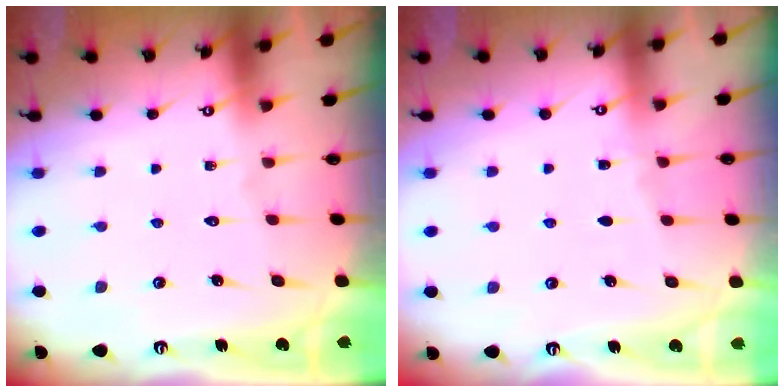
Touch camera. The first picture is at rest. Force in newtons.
{"total": 2.4, "press": 2.4, "slide": 0.4}